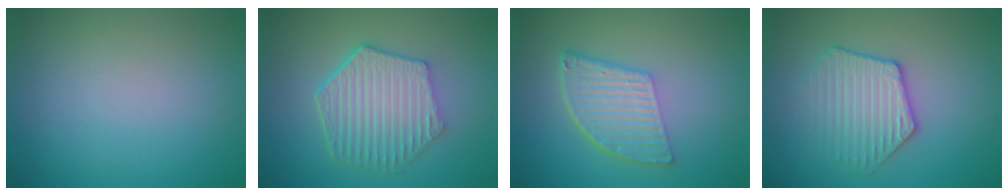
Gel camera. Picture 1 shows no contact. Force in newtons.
{"total": 6.4, "press": 4.8, "slide": 4.3}
{"total": 5.6, "press": 3.9, "slide": 4.0}
{"total": 3.5, "press": 3.4, "slide": 0.9}